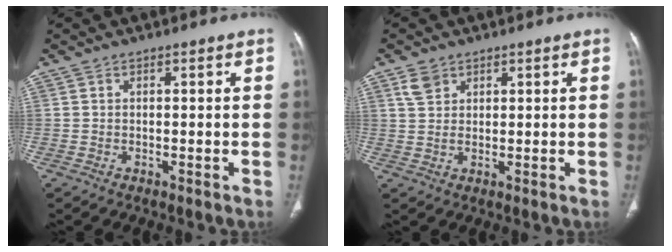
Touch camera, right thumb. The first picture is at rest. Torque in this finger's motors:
{"motor_torque": [-0.04, 0.05, 0.55, 0.09, 0.01]}